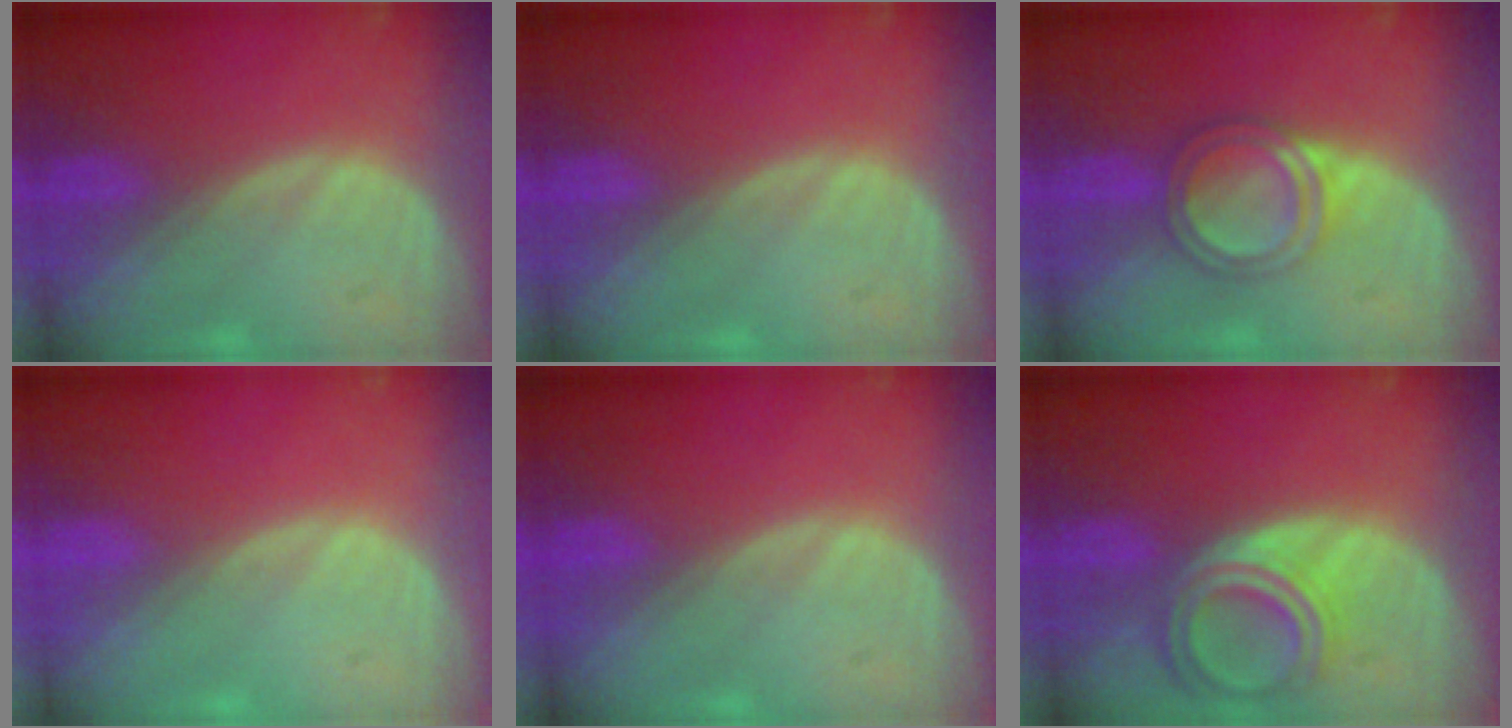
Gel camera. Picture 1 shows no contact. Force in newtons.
{"total": 0.0}
{"total": 5.0, "press": 4.5, "slide": 2.0}
{"total": 0.0}
{"total": 0.0}
{"total": 6.7, "press": 6.1, "slide": 2.8}